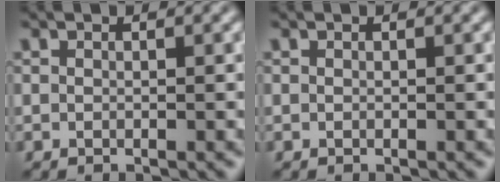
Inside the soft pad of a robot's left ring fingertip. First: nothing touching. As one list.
[{"total": 0.0}]